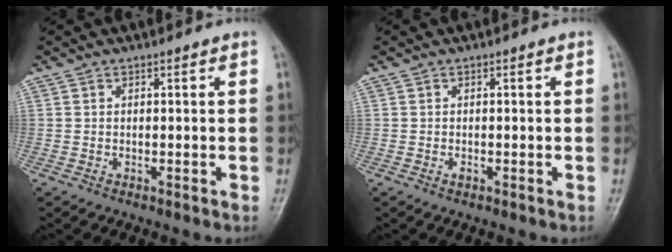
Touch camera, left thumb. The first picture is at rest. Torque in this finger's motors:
{"motor_torque": [-0.04, 0.06, 0.26, 0.31, 0.00]}